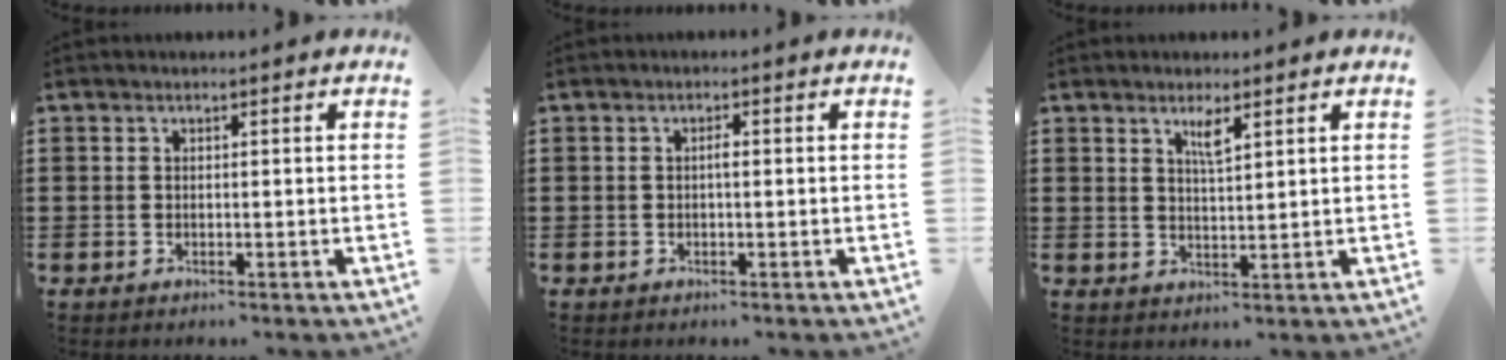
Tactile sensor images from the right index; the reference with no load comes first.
{"total": 1.1, "force": [-0.1, 0.2, 1.0], "torque": [-0.021, -0.001, -0.002]}
{"total": 2.7, "force": [1.7, 0.5, 2.1], "torque": [-0.036, -0.001, 0.026]}